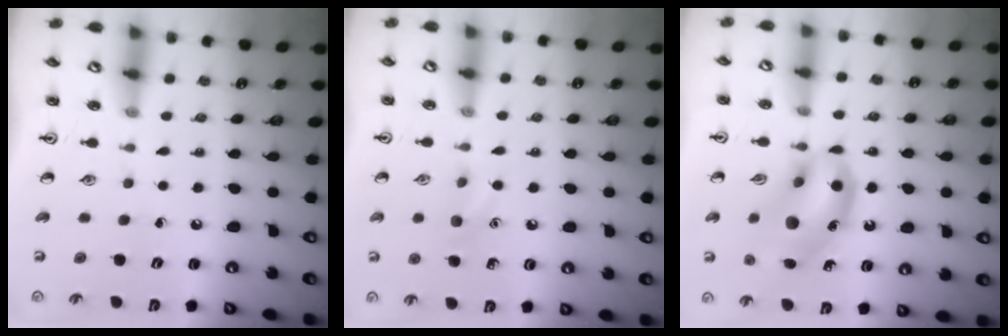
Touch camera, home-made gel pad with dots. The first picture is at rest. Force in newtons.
{"total": 6.5, "press": 6.2, "slide": 1.9}
{"total": 14.4, "press": 14.2, "slide": 2.2}